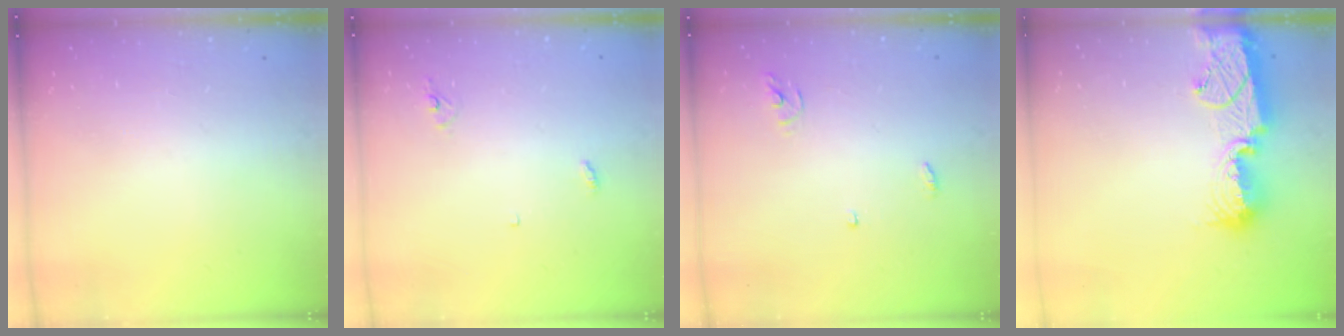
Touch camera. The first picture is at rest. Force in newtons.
{"total": 2.9, "press": 2.9, "slide": 0.2}
{"total": 3.9, "press": 3.9, "slide": 0.4}
{"total": 13.4, "press": 13.2, "slide": 2.3}